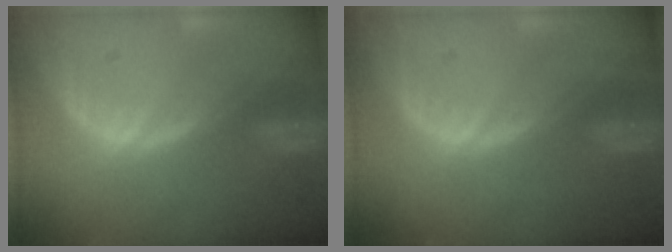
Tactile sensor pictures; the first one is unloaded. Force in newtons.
{"total": 0.0}